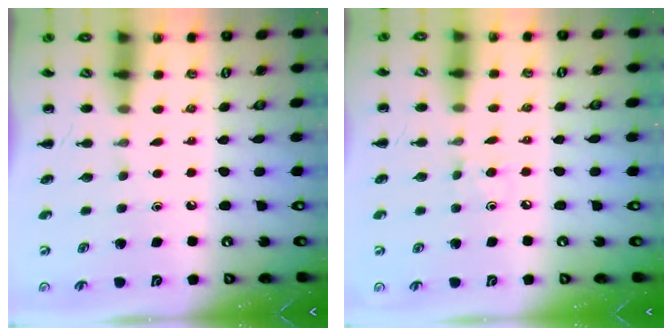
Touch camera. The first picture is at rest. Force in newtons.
{"total": 3.6, "press": 3.4, "slide": 1.3}